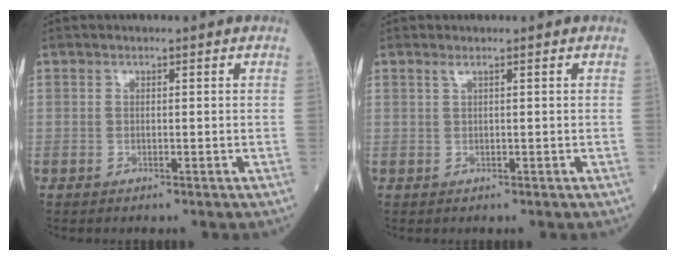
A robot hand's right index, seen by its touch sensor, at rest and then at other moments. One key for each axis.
{"total": 0.7, "fx": 0.4, "fy": -0.2, "fz": 0.5, "tx": -0.020, "ty": 0.002, "tz": 0.012}